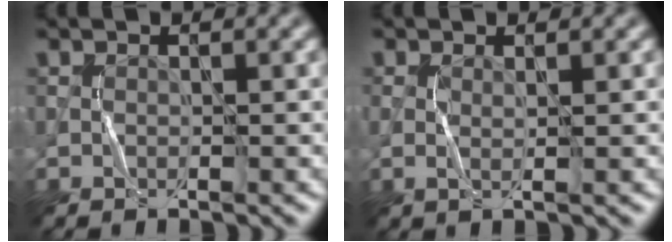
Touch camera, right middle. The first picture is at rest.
{"total": 1.1, "force": [0.3, 0.2, 1.0], "torque": [-0.021, -0.001, 0.004]}